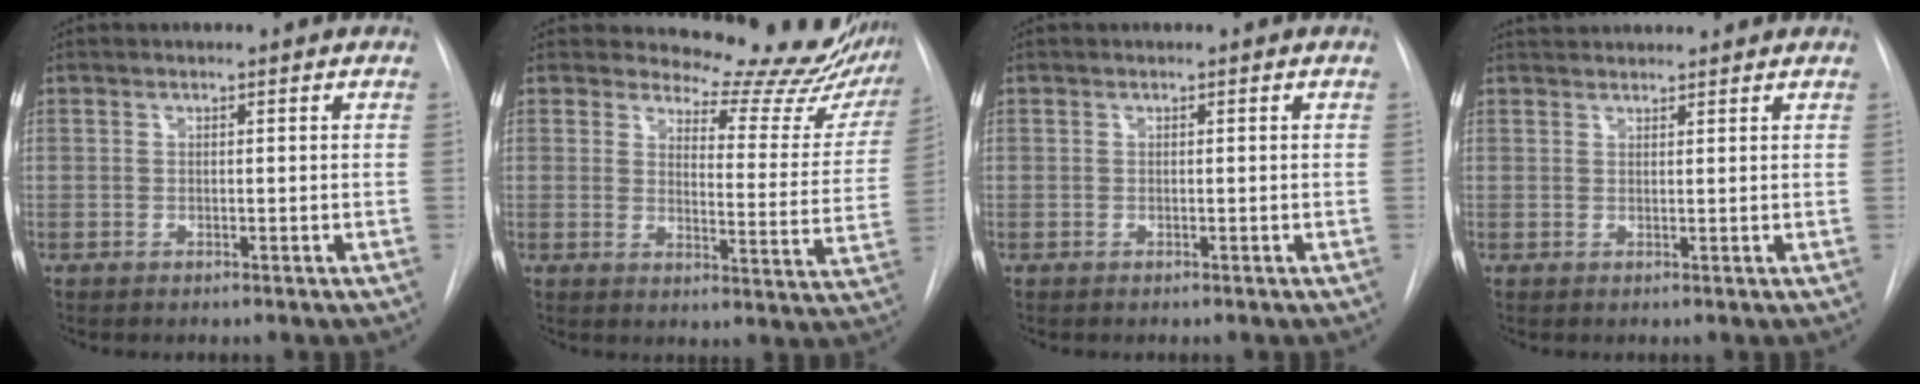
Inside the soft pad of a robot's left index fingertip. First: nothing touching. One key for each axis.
{"total": 19.3, "fx": 18.6, "fy": 4.1, "fz": 2.9, "tx": -0.004, "ty": -0.122, "tz": 0.191}
{"total": 0.0}
{"total": 4.8, "fx": 4.7, "fy": 0.5, "fz": 0.9, "tx": -0.014, "ty": 0.033, "tz": 0.066}